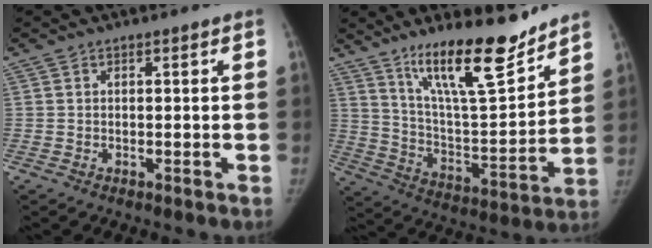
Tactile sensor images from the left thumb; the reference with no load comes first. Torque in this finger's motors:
{"motor_torque": [1.06, -0.63, 1.35, -1.44, 0.42]}